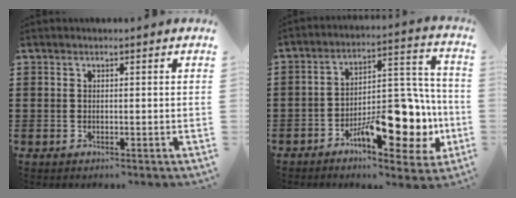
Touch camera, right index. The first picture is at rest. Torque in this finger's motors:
{"motor_torque": [1.69, -0.45, 1.05, 0.21]}